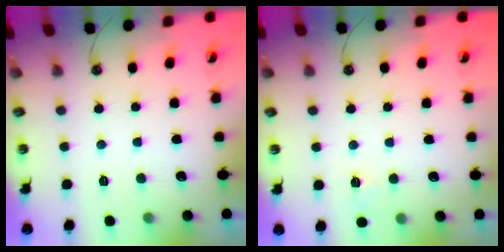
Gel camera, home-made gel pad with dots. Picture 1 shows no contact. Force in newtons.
{"total": 2.8, "press": 2.8, "slide": 0.3}